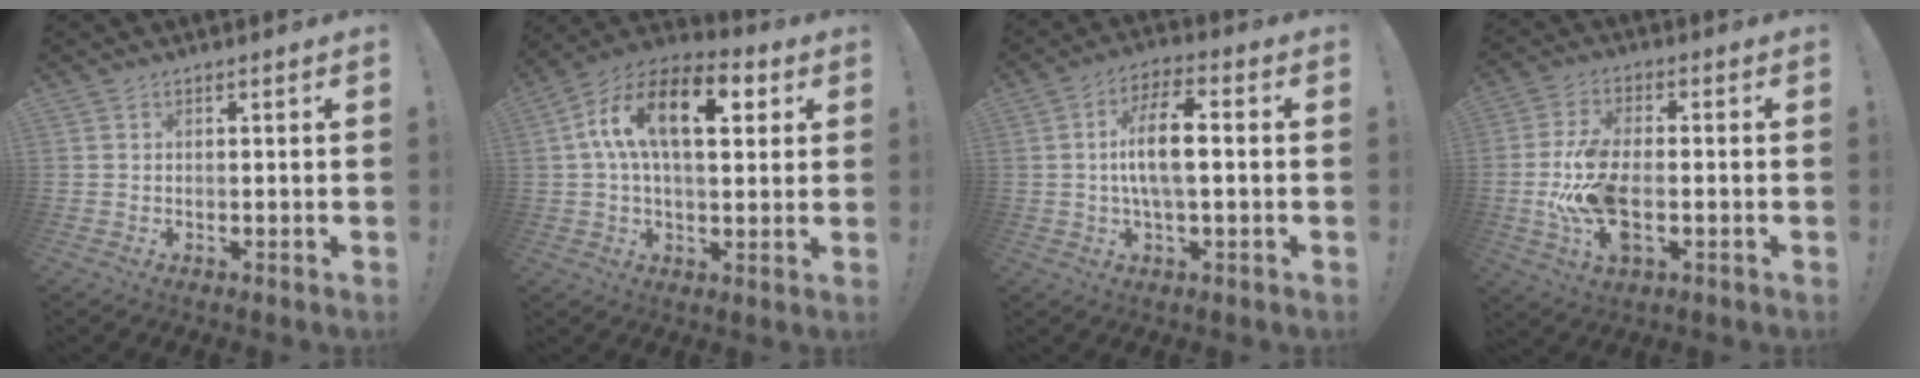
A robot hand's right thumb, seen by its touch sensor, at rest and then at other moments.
{"total": 17.9, "force": [4.9, 9.2, 14.6], "torque": [-0.253, 0.008, 0.077]}
{"total": 11.0, "force": [0.1, 3.7, 10.3], "torque": [-0.180, 0.006, -0.003]}
{"total": 14.4, "force": [-2.7, 7.6, 11.9], "torque": [-0.241, 0.000, -0.045]}